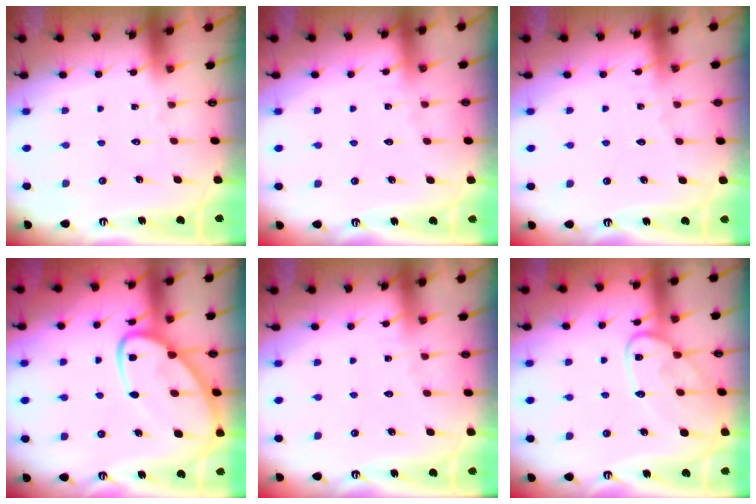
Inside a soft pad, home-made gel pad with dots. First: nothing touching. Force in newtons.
{"total": 2.7, "press": 2.7, "slide": 0.4}
{"total": 2.2, "press": 2.2, "slide": 0.3}
{"total": 14.4, "press": 14.3, "slide": 1.3}
{"total": 2.7, "press": 2.7, "slide": 0.4}
{"total": 13.3, "press": 13.3, "slide": 1.0}